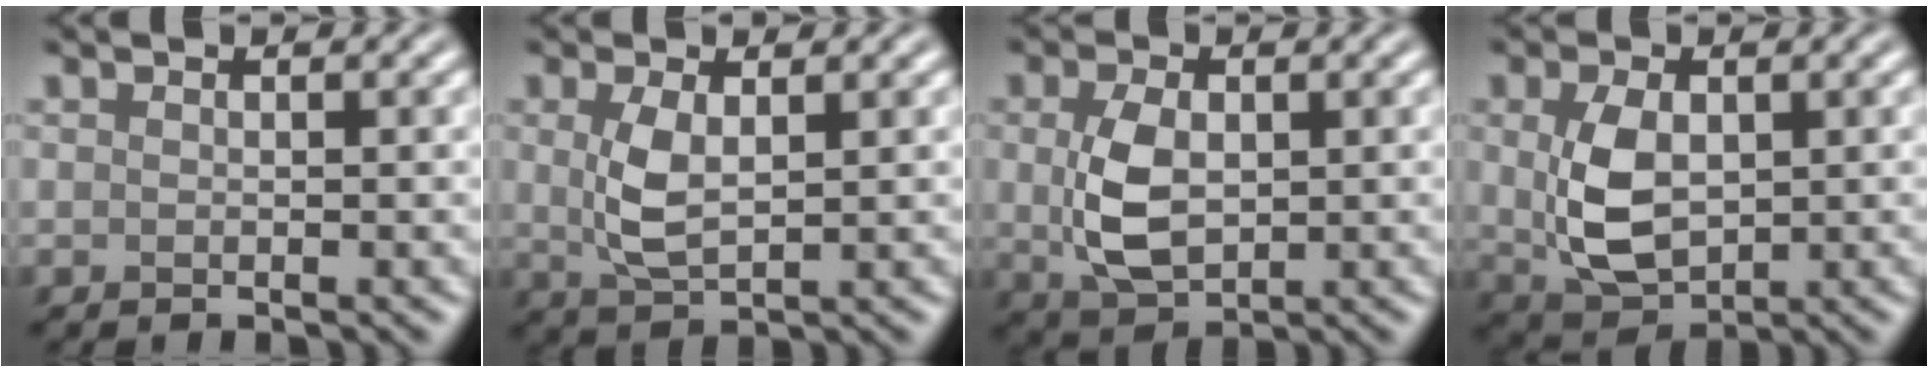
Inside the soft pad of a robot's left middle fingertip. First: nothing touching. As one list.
[{"total": 3.4, "force": [0.7, 1.6, 2.9], "torque": [-0.069, -0.003, 0.017]}, {"total": 5.2, "force": [0.3, 3.3, 4.0], "torque": [-0.094, -0.001, 0.012]}, {"total": 5.7, "force": [0.4, 3.7, 4.3], "torque": [-0.101, -0.006, 0.021]}]